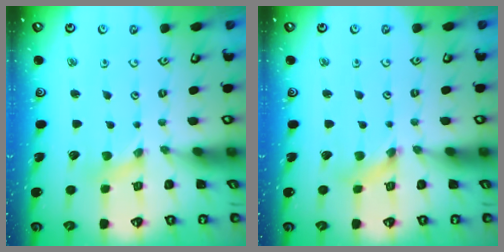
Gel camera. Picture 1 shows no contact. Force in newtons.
{"total": 1.6, "press": 1.6, "slide": 0.3}